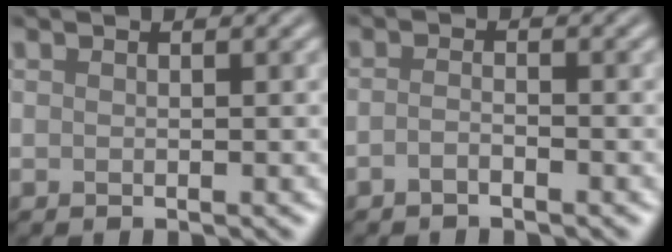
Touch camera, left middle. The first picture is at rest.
{"total": 1.1, "force": [-0.8, 0.3, 0.7], "torque": [-0.017, 0.002, -0.019]}